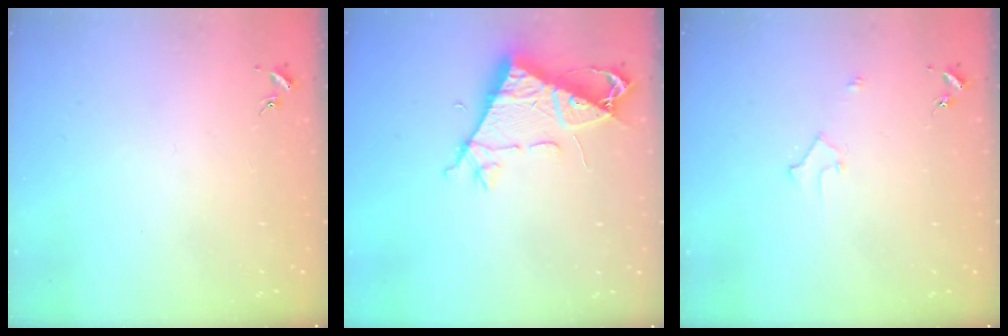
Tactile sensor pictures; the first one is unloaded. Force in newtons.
{"total": 7.7, "press": 7.6, "slide": 1.2}
{"total": 2.2, "press": 2.2, "slide": 0.2}